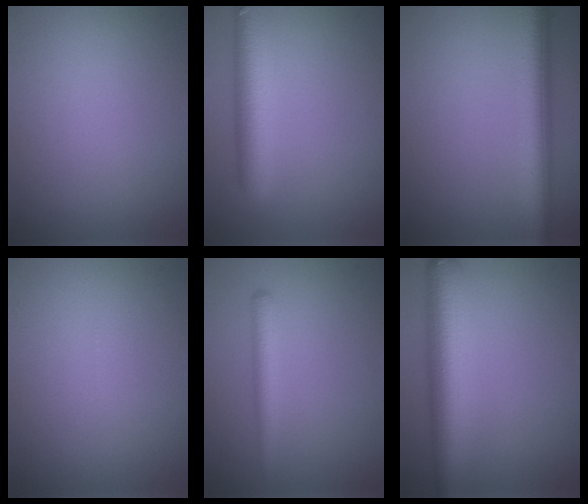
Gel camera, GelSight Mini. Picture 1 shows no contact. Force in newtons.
{"total": 5.2, "press": 5.2, "slide": 0.4}
{"total": 6.0, "press": 6.0, "slide": 0.0}
{"total": 0.0}
{"total": 2.2, "press": 2.2, "slide": 0.1}
{"total": 7.5, "press": 7.5, "slide": 0.4}